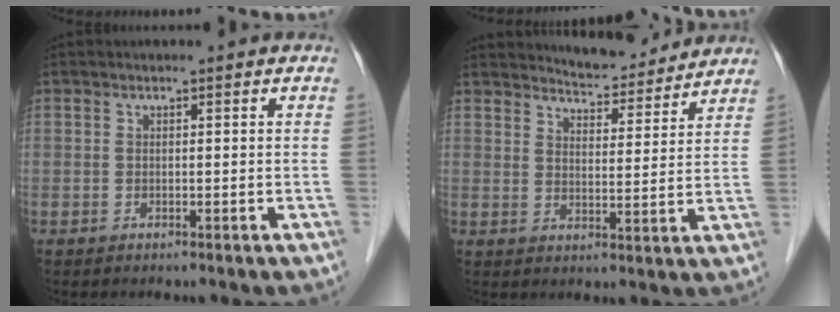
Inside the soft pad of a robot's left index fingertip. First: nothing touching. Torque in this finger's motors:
{"motor_torque": [-0.04, -0.42, 0.43, 0.03]}